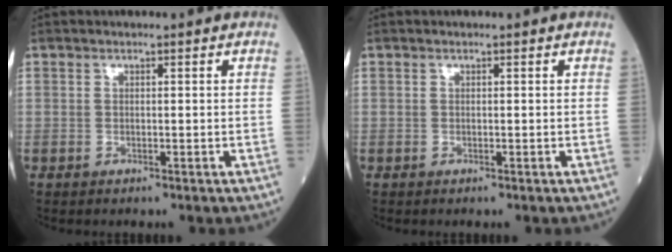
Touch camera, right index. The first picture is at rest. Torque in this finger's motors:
{"motor_torque": [0.00, 0.00, 0.00, 0.00]}